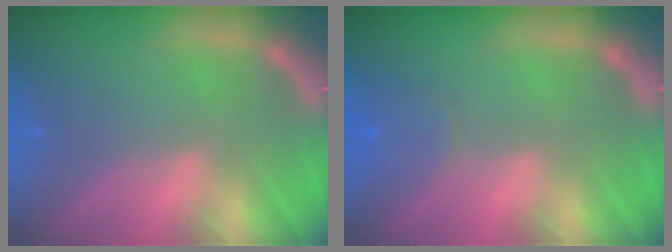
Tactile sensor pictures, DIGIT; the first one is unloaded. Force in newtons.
{"total": 2.4}